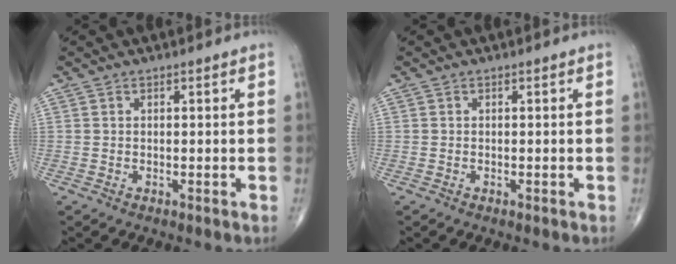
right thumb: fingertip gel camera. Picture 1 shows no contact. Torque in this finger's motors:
{"motor_torque": [2.49, 0.85, -0.04, -0.19, -0.01]}